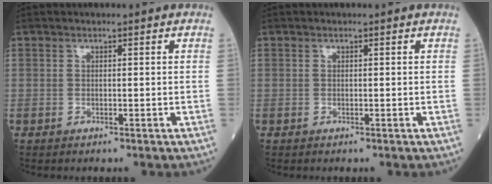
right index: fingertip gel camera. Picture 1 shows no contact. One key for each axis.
{"total": 0.0}